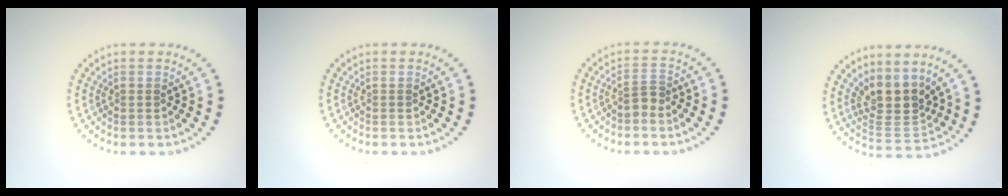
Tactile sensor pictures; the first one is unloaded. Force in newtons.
{"total": 0.0}
{"total": 1.7, "press": 1.3, "slide": 1.0}
{"total": 3.9, "press": 3.2, "slide": 2.2}